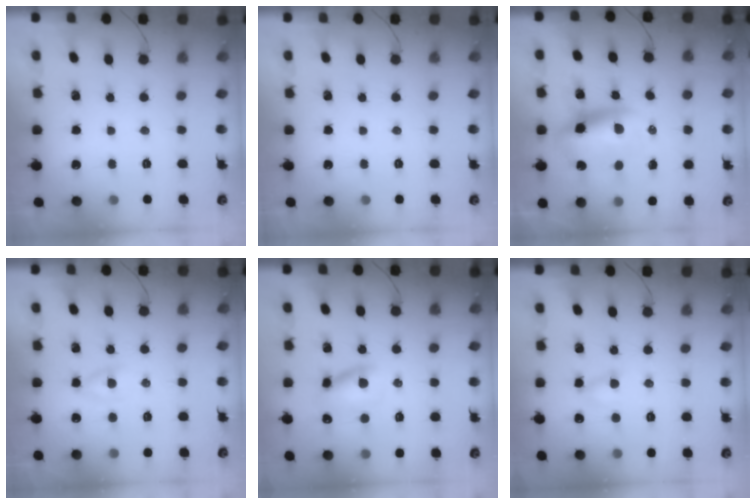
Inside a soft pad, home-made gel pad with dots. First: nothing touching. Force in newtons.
{"total": 0.0}
{"total": 10.1, "press": 9.7, "slide": 2.7}
{"total": 2.1, "press": 2.0, "slide": 0.8}
{"total": 11.2, "press": 11.0, "slide": 1.8}
{"total": 4.3, "press": 4.2, "slide": 0.8}